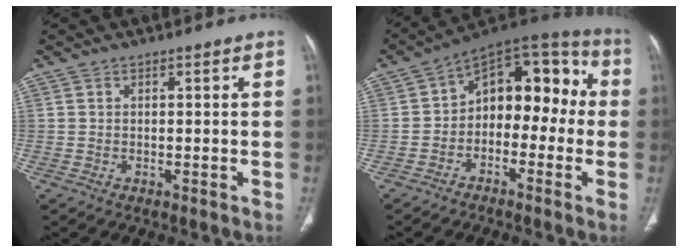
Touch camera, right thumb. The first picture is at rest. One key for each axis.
{"total": 14.7, "fx": -1.0, "fy": 9.5, "fz": 11.2, "tx": -0.100, "ty": 0.059, "tz": -0.033}